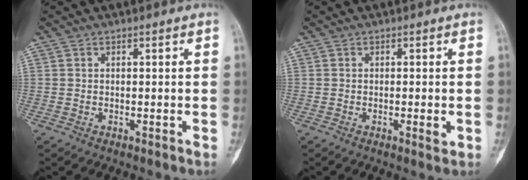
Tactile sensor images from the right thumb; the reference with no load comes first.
{"total": 1.9, "force": [-0.5, 0.5, 1.8], "torque": [-0.025, -0.004, -0.006]}